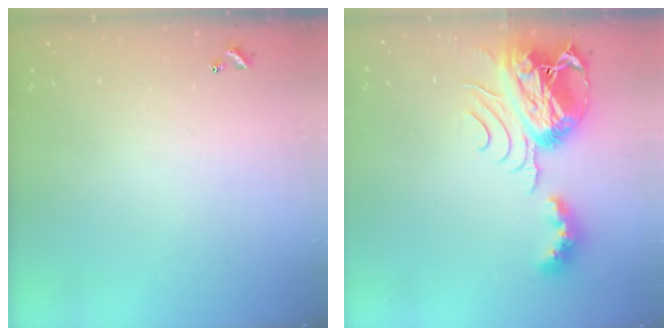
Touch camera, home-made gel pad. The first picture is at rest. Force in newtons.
{"total": 10.6, "press": 10.5, "slide": 1.3}